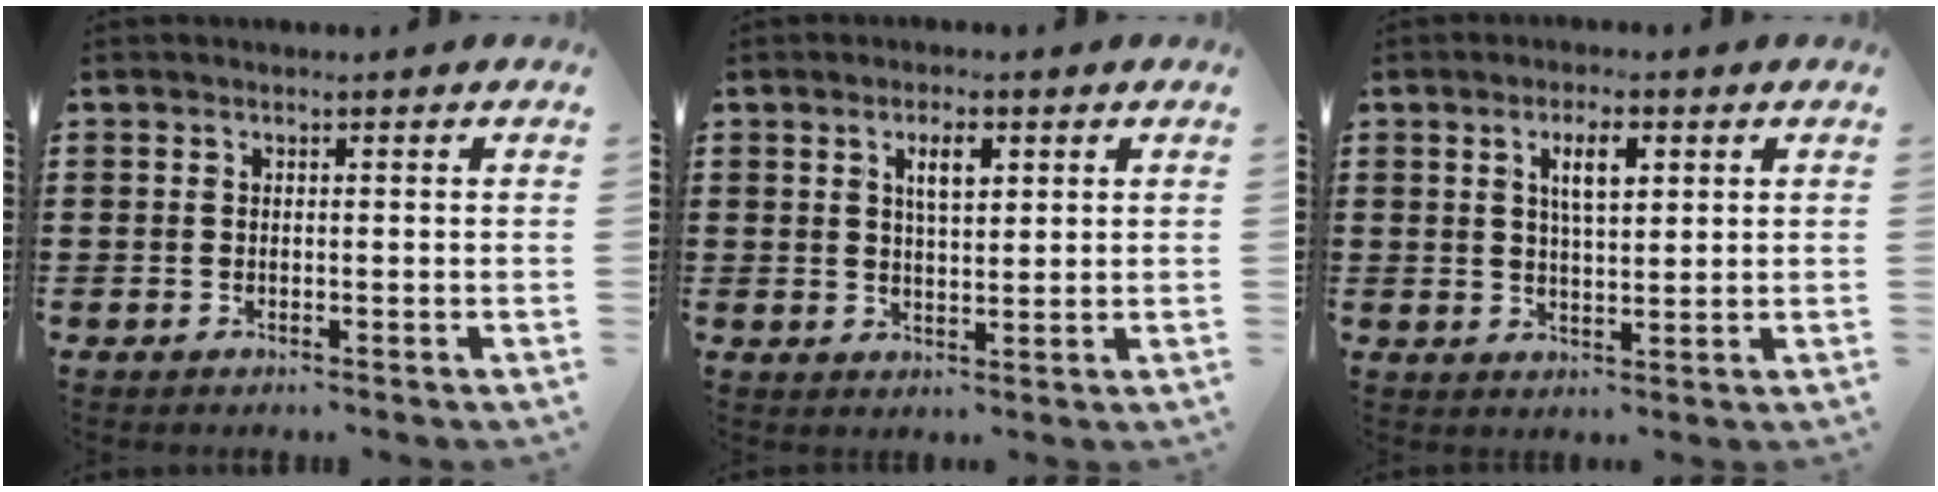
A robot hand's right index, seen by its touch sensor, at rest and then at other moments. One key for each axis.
{"total": 3.7, "fx": 1.5, "fy": 1.3, "fz": 3.1, "tx": -0.060, "ty": 0.002, "tz": 0.023}
{"total": 4.6, "fx": 1.7, "fy": 1.5, "fz": 4.0, "tx": -0.077, "ty": 0.004, "tz": 0.026}